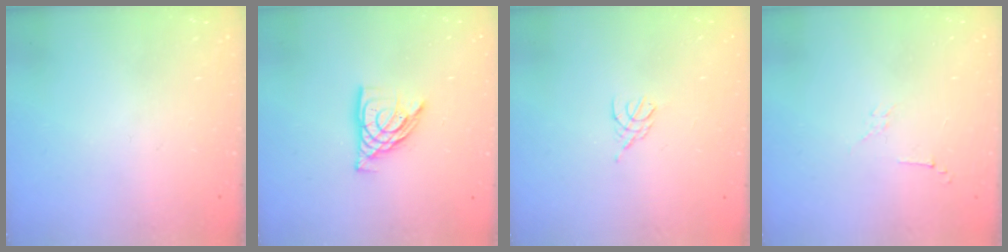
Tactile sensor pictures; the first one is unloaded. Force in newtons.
{"total": 10.7, "press": 10.6, "slide": 1.2}
{"total": 3.4, "press": 3.3, "slide": 0.5}
{"total": 3.3, "press": 3.2, "slide": 0.8}